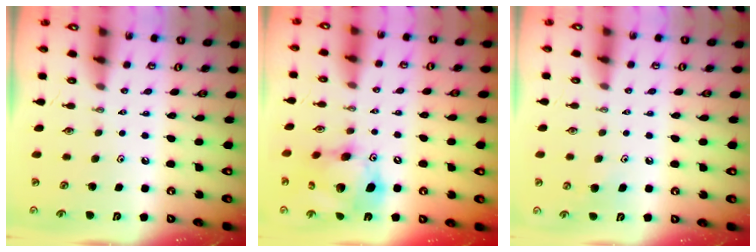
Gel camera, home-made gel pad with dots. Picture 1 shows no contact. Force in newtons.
{"total": 16.5, "press": 16.4, "slide": 2.0}
{"total": 6.2, "press": 6.1, "slide": 1.1}